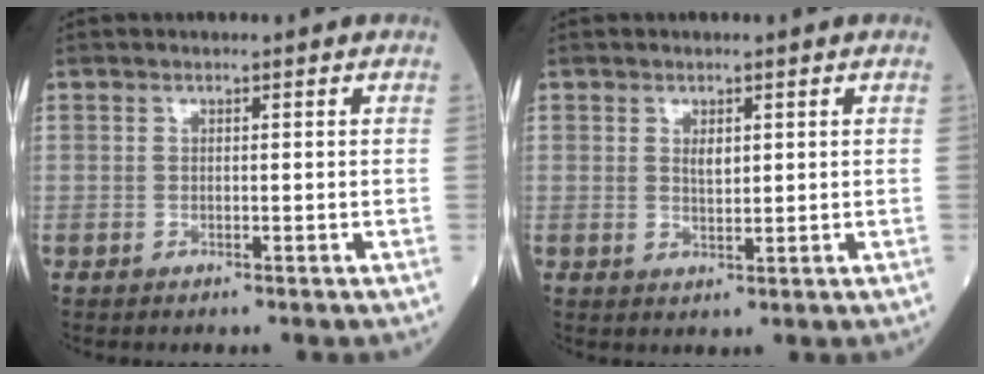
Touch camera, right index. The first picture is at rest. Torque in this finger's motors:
{"motor_torque": [0.38, 0.27, 0.18, 0.04]}